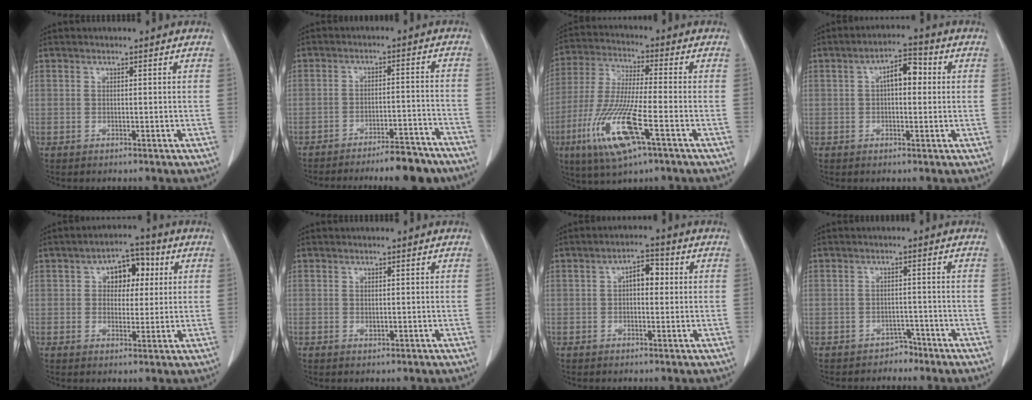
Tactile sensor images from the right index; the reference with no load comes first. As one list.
[{"total": 10.6, "force": [-9.3, 1.6, 4.7], "torque": [-0.041, 0.010, -0.132]}, {"total": 14.0, "force": [-5.9, 1.3, 12.7], "torque": [-0.271, -0.027, -0.110]}, {"total": 5.3, "force": [0.8, 2.3, 4.7], "torque": [-0.075, 0.024, 0.010]}, {"total": 6.6, "force": [1.7, 4.1, 4.8], "torque": [-0.064, 0.024, 0.025]}, {"total": 0.7, "force": [-0.1, 0.4, 0.6], "torque": [-0.013, -0.002, 0.000]}, {"total": 4.1, "force": [0.5, 2.0, 3.5], "torque": [-0.052, 0.018, 0.005]}, {"total": 2.3, "force": [-1.9, 1.3, -0.1], "torque": [0.000, 0.006, -0.027]}]